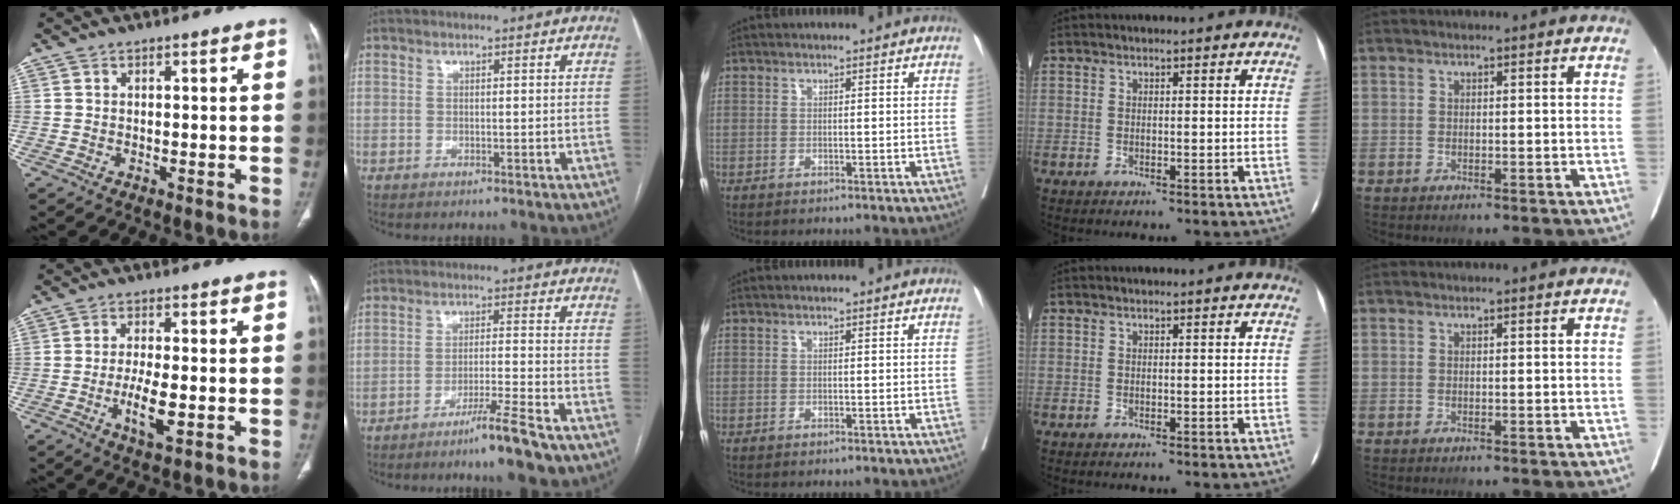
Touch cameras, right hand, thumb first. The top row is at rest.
{"thumb": {"total": 6.2, "force": [-1.5, 1.9, 5.7], "torque": [-0.109, -0.010, -0.026]}, "index": {"total": 7.3, "force": [-5.1, -0.5, 5.2], "torque": [-0.084, -0.016, -0.089]}}